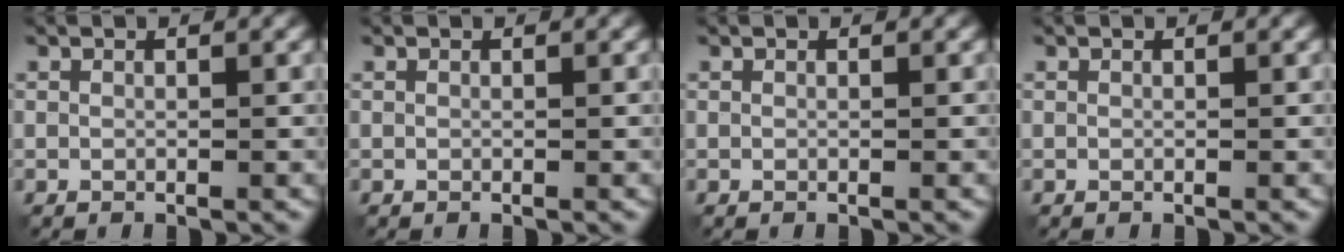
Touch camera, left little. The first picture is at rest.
{"total": 0.0}
{"total": 0.0}
{"total": 0.0}